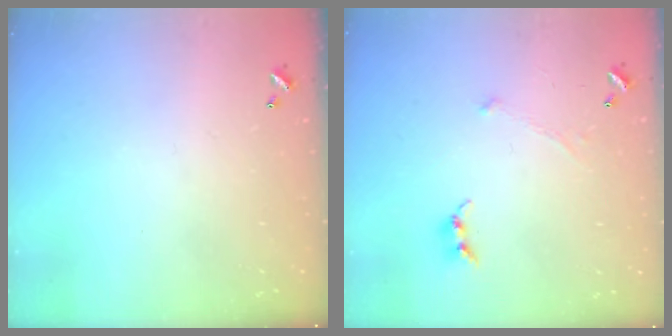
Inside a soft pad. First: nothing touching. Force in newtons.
{"total": 0.6, "press": 0.6, "slide": 0.3}